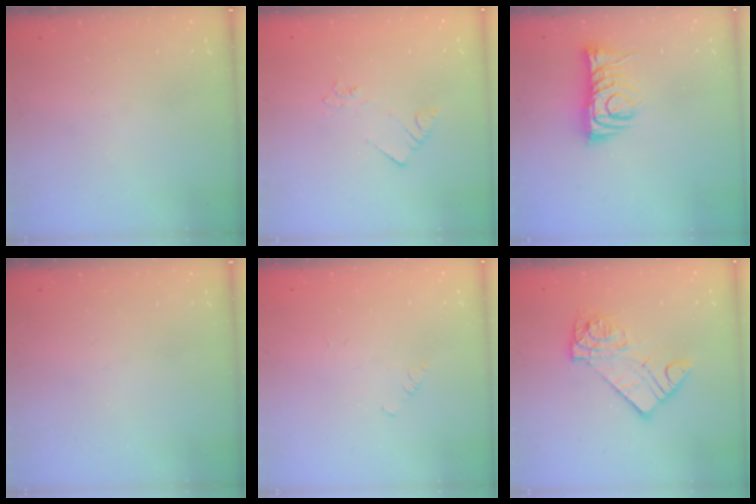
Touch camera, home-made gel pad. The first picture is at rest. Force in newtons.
{"total": 2.1, "press": 2.1, "slide": 0.4}
{"total": 9.2, "press": 9.2, "slide": 0.6}
{"total": 0.0}
{"total": 1.0, "press": 0.9, "slide": 0.2}
{"total": 11.0, "press": 10.9, "slide": 1.0}